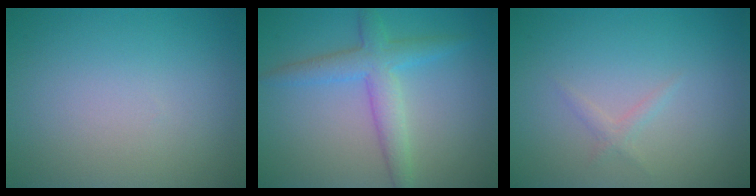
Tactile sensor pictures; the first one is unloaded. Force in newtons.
{"total": 3.8, "press": 3.8, "slide": 0.0}
{"total": 0.9, "press": 0.9, "slide": 0.0}